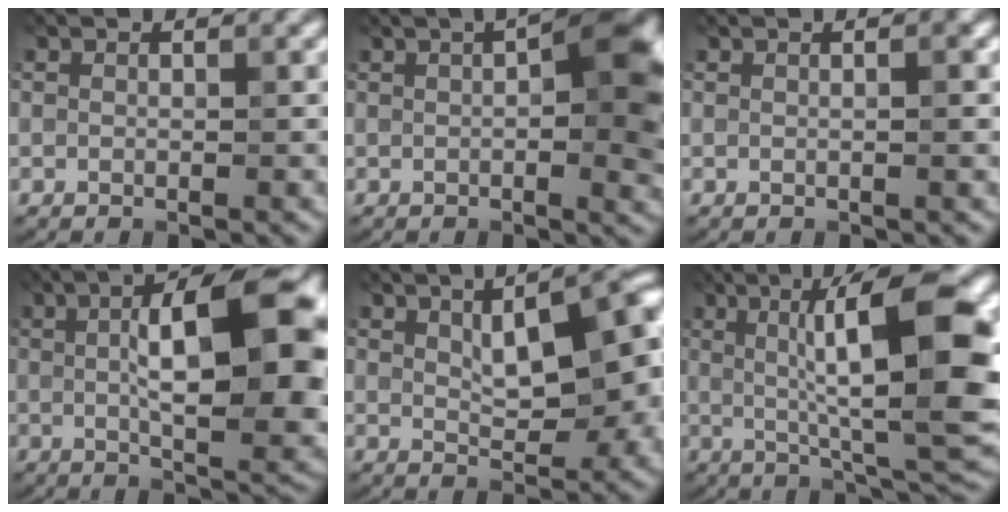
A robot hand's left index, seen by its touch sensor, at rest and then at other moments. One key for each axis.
{"total": 8.0, "fx": 1.3, "fy": 2.6, "fz": 7.5, "tx": -0.102, "ty": 0.015, "tz": 0.015}
{"total": 1.0, "fx": 0.2, "fy": 0.0, "fz": 1.0, "tx": -0.020, "ty": 0.003, "tz": 0.004}
{"total": 12.9, "fx": 1.9, "fy": 3.9, "fz": 12.2, "tx": -0.169, "ty": 0.015, "tz": 0.027}
{"total": 8.8, "fx": 1.5, "fy": 3.4, "fz": 7.9, "tx": -0.119, "ty": 0.013, "tz": 0.025}
{"total": 12.7, "fx": 2.1, "fy": 1.9, "fz": 12.4, "tx": -0.172, "ty": 0.017, "tz": 0.031}